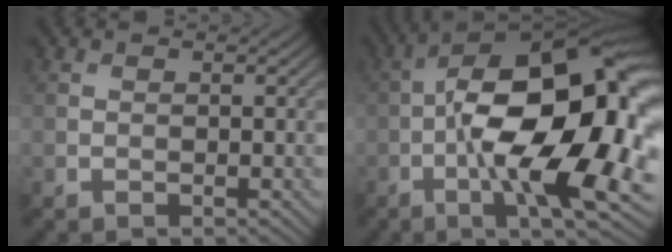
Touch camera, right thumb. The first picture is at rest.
{"total": 19.9, "force": [-2.6, 7.2, 18.4], "torque": [-0.305, 0.015, -0.051]}